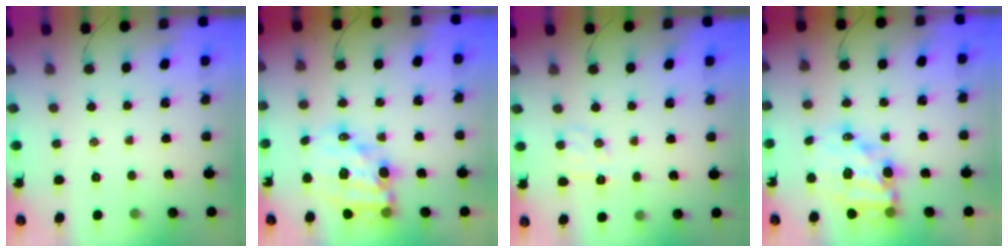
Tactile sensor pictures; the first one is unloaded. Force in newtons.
{"total": 13.5, "press": 13.1, "slide": 3.3}
{"total": 6.7, "press": 6.6, "slide": 1.5}
{"total": 12.0, "press": 11.7, "slide": 2.8}